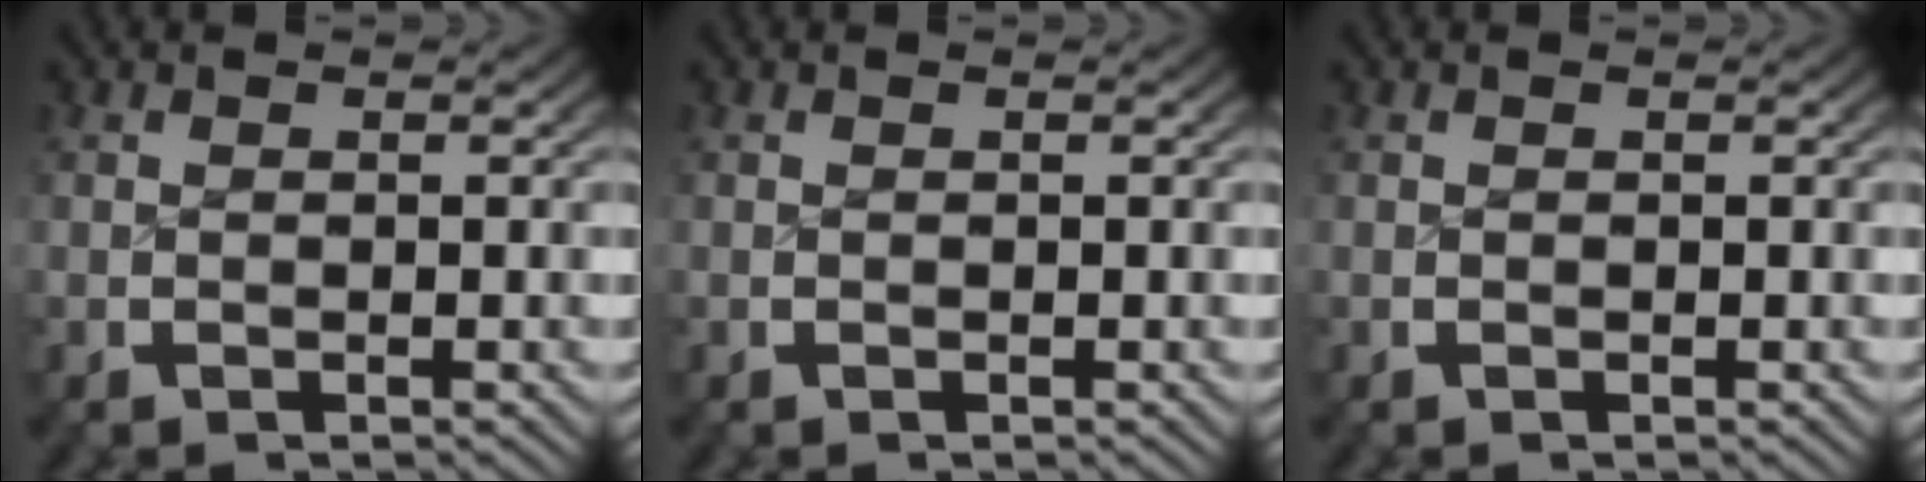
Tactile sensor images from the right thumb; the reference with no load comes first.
{"total": 0.0}
{"total": 0.0}